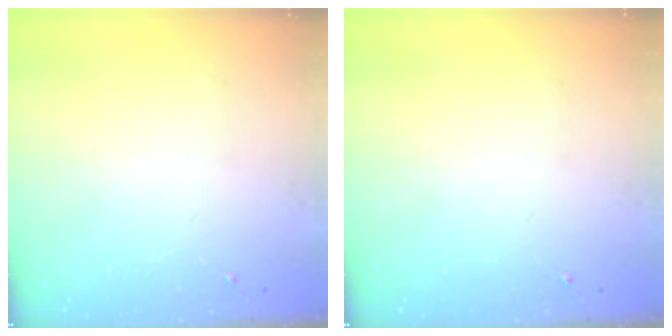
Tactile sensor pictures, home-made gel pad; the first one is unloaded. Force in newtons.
{"total": 0.0}